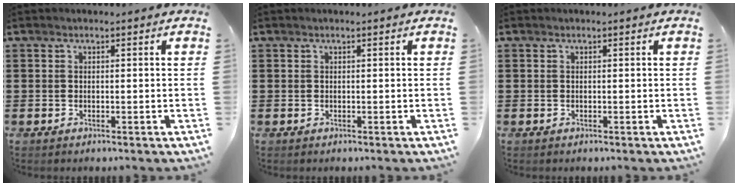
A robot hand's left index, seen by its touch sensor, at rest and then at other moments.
{"total": 0.0}
{"total": 0.0}